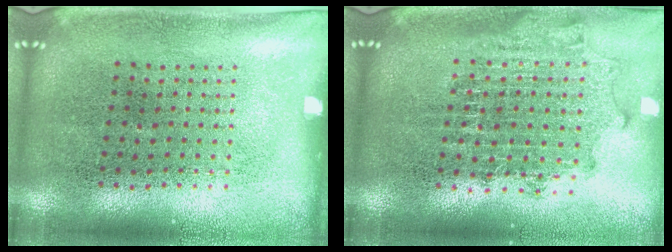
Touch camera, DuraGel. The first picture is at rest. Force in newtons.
{"total": 1.8, "press": 1.4, "slide": 1.0}